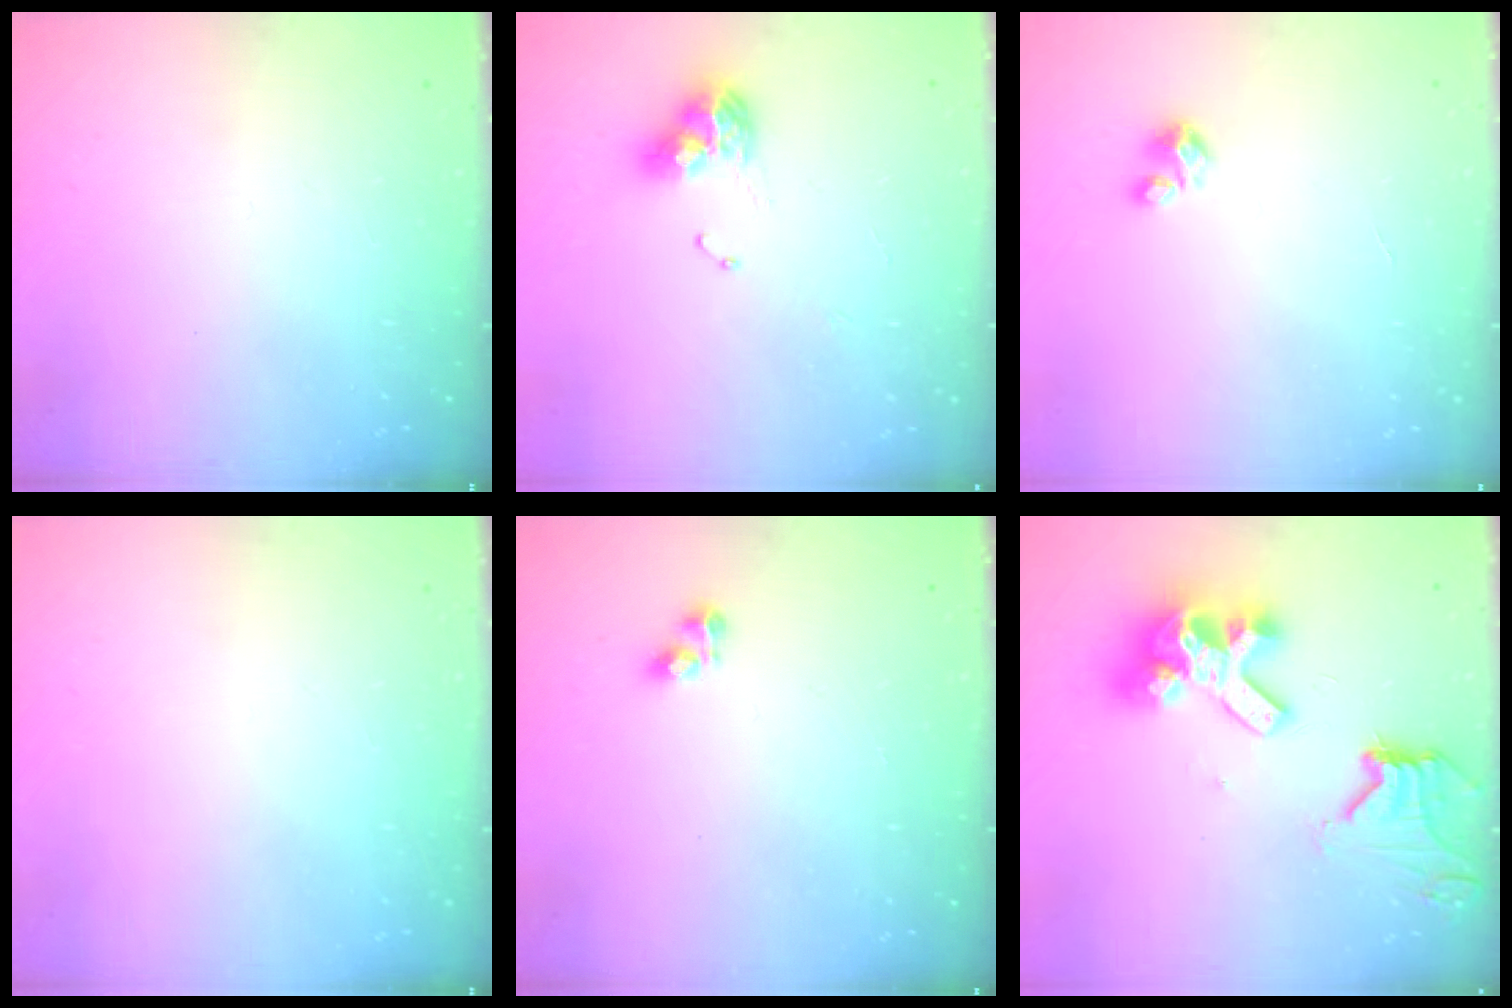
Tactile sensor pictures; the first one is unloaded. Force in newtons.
{"total": 9.4, "press": 9.4, "slide": 1.1}
{"total": 1.7, "press": 1.7, "slide": 0.1}
{"total": 0.0}
{"total": 2.8, "press": 2.8, "slide": 0.3}
{"total": 14.2, "press": 14.2, "slide": 1.1}